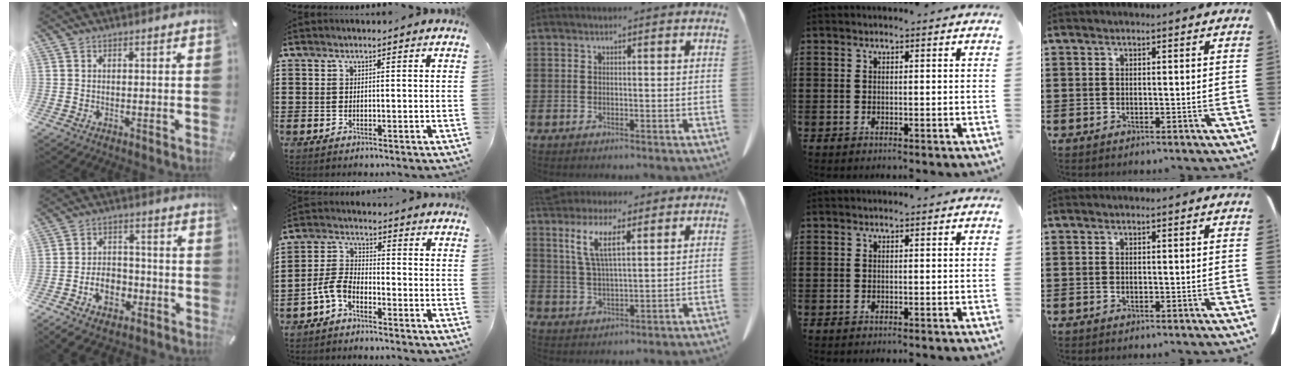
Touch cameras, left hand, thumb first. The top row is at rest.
{"thumb": {"total": 9.6, "force": [-4.2, 6.9, 5.3], "torque": [-0.100, 0.027, -0.075]}, "index": {"total": 4.9, "force": [-3.6, 2.0, 2.6], "torque": [-0.074, 0.003, -0.079]}, "middle": {"total": 7.1, "force": [4.3, 1.9, 5.4], "torque": [-0.115, -0.003, 0.076]}}